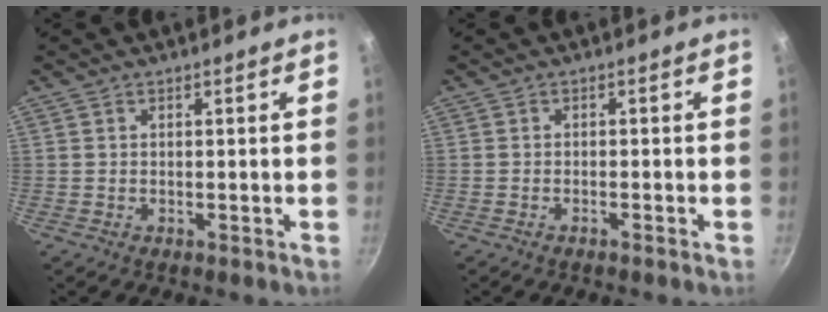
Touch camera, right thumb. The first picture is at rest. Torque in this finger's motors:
{"motor_torque": [-0.19, -0.17, 0.06, 0.46, -0.03]}